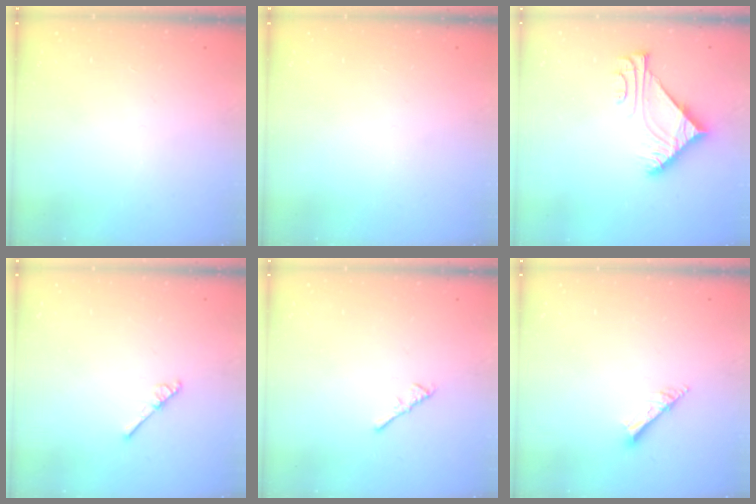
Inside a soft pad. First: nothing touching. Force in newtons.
{"total": 0.0}
{"total": 8.5, "press": 8.4, "slide": 1.0}
{"total": 2.9, "press": 2.9, "slide": 0.3}
{"total": 2.1, "press": 2.0, "slide": 0.5}
{"total": 2.8, "press": 2.8, "slide": 0.2}